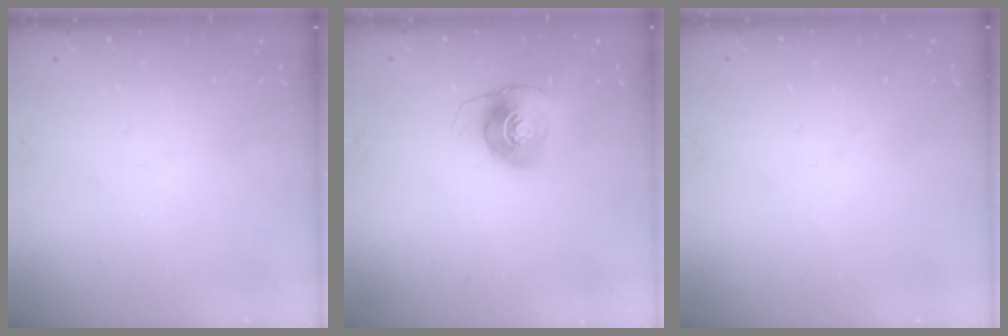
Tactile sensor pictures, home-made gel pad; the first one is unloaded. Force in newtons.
{"total": 8.8, "press": 8.8, "slide": 0.1}
{"total": 1.1, "press": 1.1, "slide": 0.1}